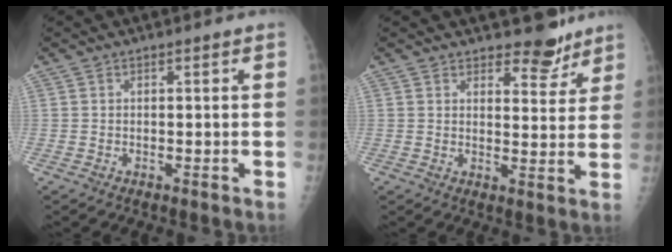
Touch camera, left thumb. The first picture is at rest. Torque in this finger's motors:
{"motor_torque": [-0.23, -0.17, -0.32, -0.09, 0.04]}